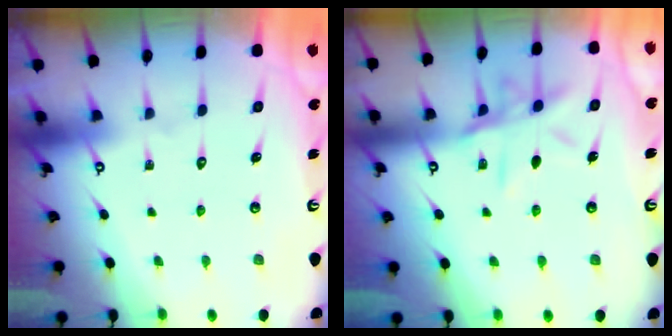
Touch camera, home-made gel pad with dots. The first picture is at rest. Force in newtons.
{"total": 10.8, "press": 10.8, "slide": 0.7}